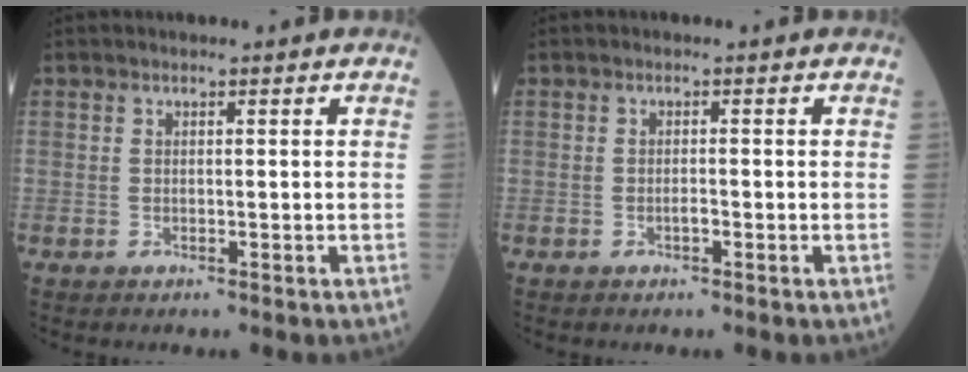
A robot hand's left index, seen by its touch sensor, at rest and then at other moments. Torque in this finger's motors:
{"motor_torque": [0.27, 0.13, -0.01, 0.00]}